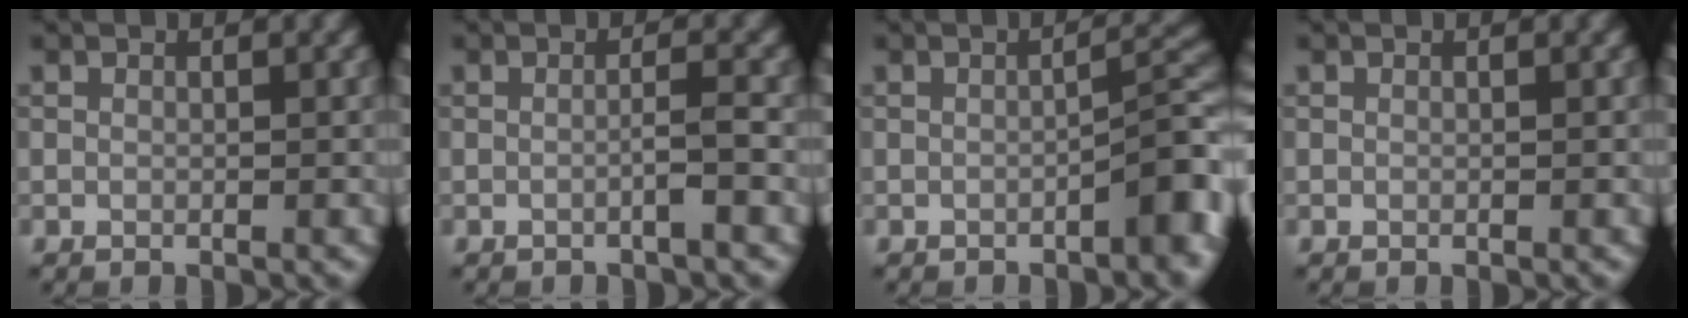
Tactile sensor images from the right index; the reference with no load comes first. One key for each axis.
{"total": 1.6, "fx": -0.6, "fy": 0.1, "fz": 1.5, "tx": -0.020, "ty": 0.010, "tz": -0.019}
{"total": 4.1, "fx": -2.0, "fy": 1.0, "fz": 3.5, "tx": -0.044, "ty": 0.018, "tz": -0.031}
{"total": 0.0}